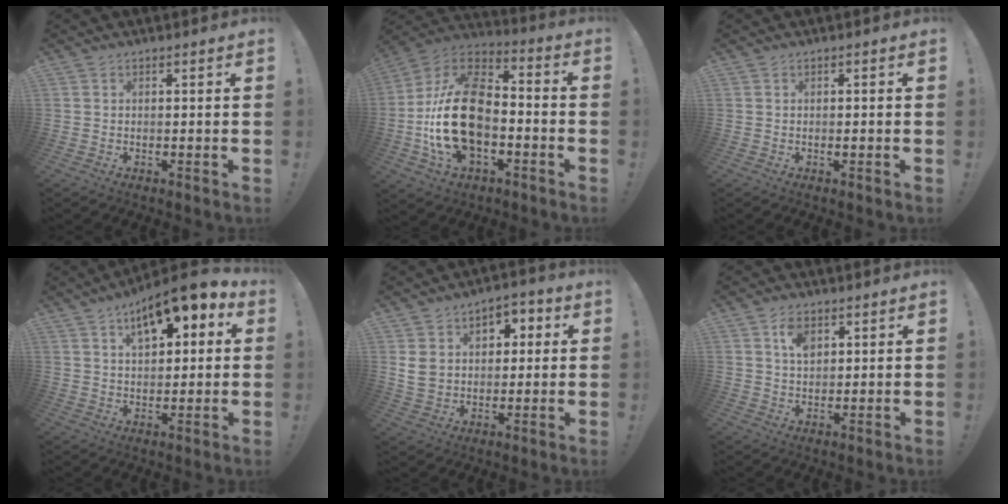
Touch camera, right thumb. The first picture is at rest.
{"total": 25.4, "force": [-3.8, 16.3, 19.0], "torque": [-0.367, 0.038, -0.053]}
{"total": 0.5, "force": [0.1, 0.2, 0.4], "torque": [0.001, -0.002, 0.000]}
{"total": 11.1, "force": [6.5, 4.6, 7.8], "torque": [-0.115, -0.037, 0.112]}
{"total": 10.4, "force": [2.3, 8.7, 5.1], "torque": [-0.071, -0.002, 0.050]}
{"total": 5.7, "force": [2.5, 3.6, 3.7], "torque": [-0.050, -0.010, 0.042]}